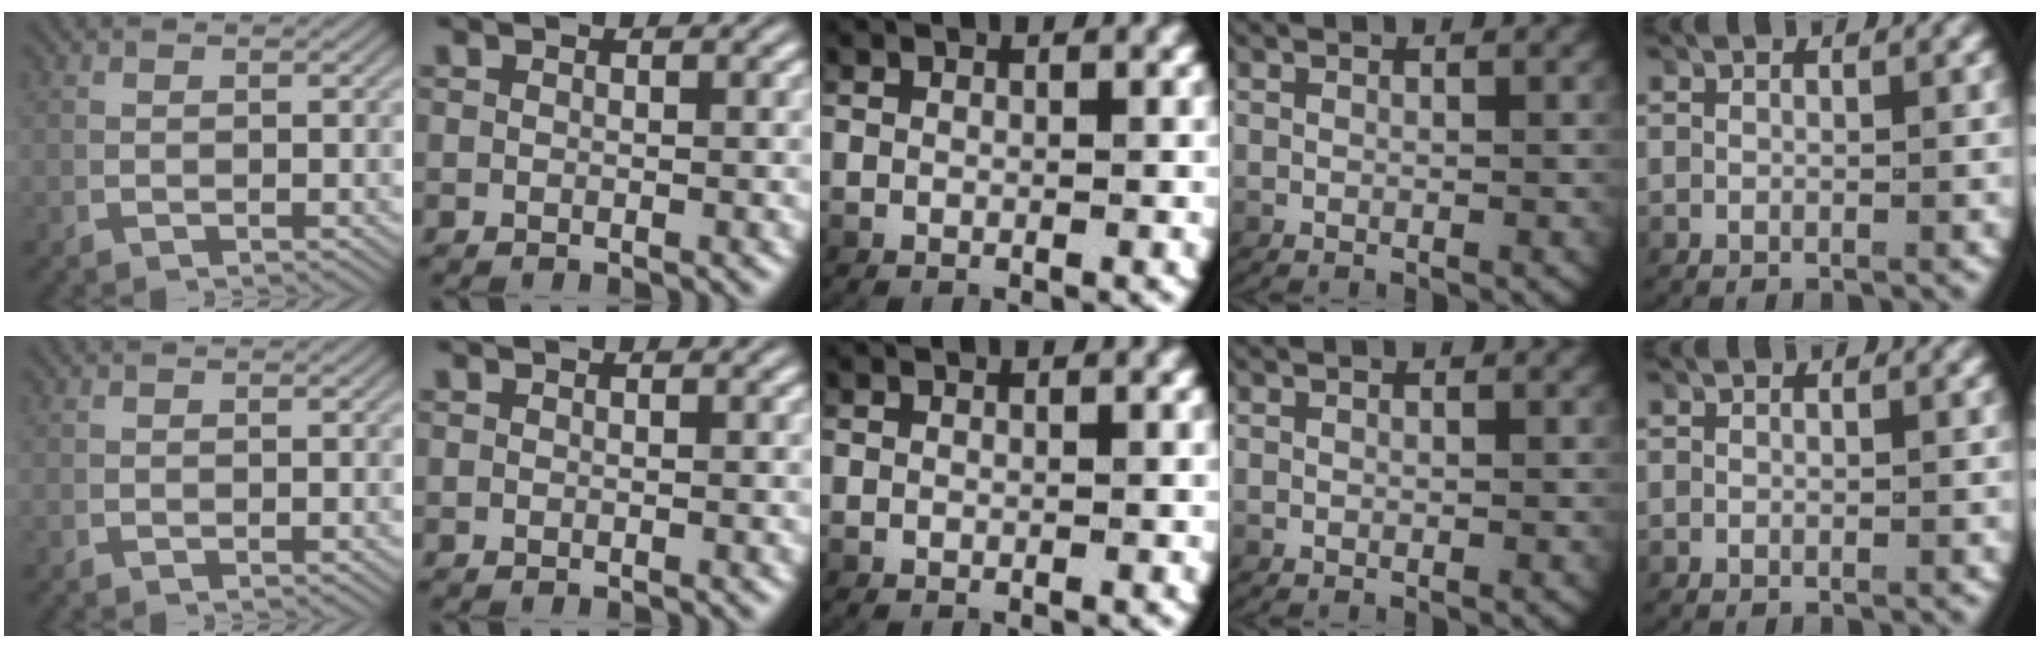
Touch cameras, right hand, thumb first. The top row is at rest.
{}